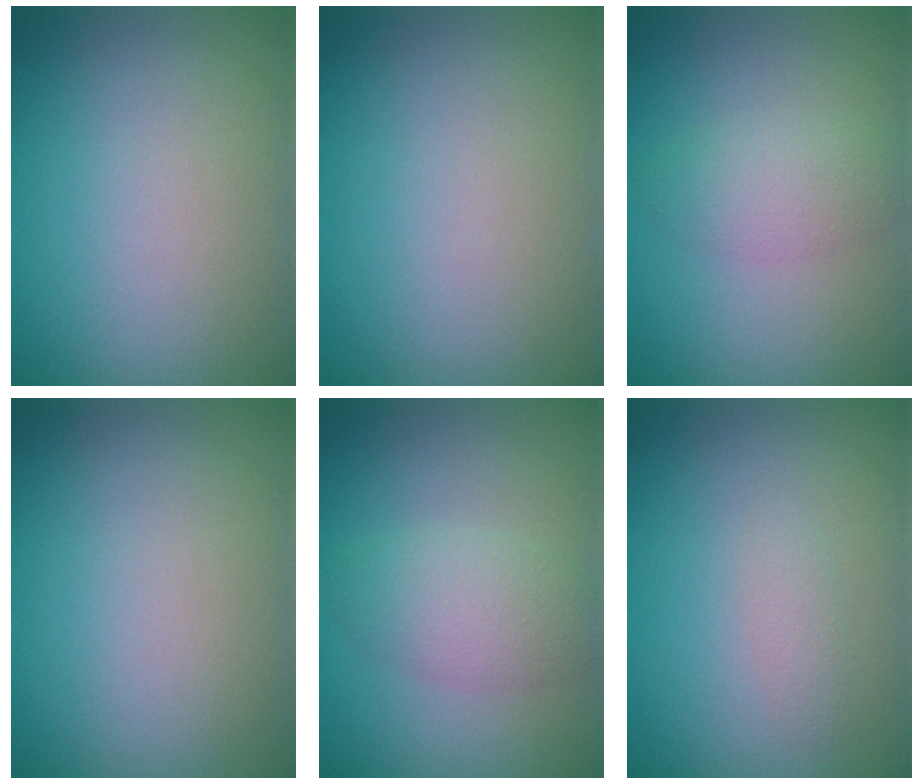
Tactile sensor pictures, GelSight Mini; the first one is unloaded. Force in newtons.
{"total": 0.0}
{"total": 2.7, "press": 2.7, "slide": 0.1}
{"total": 0.0}
{"total": 3.2, "press": 3.2, "slide": 0.1}
{"total": 1.0, "press": 1.0, "slide": 0.0}